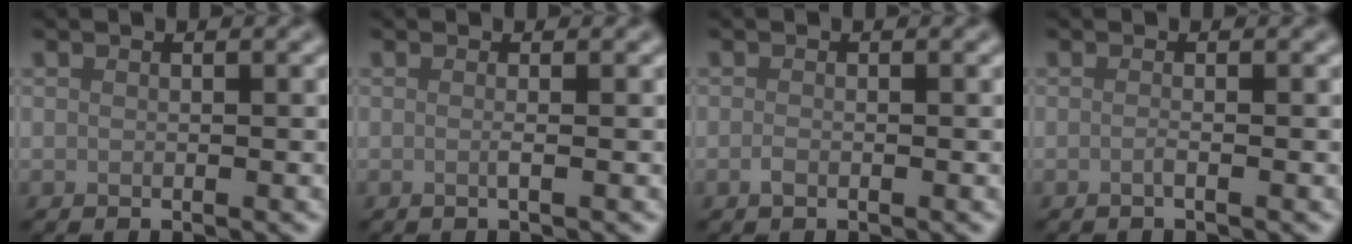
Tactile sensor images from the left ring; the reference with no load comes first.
{"total": 0.9, "force": [-0.1, 0.3, 0.8], "torque": [-0.012, -0.004, -0.006]}
{"total": 0.7, "force": [-0.4, 0.3, 0.5], "torque": [-0.012, -0.002, -0.008]}
{"total": 0.9, "force": [-0.3, 0.3, 0.8], "torque": [-0.010, -0.003, -0.010]}